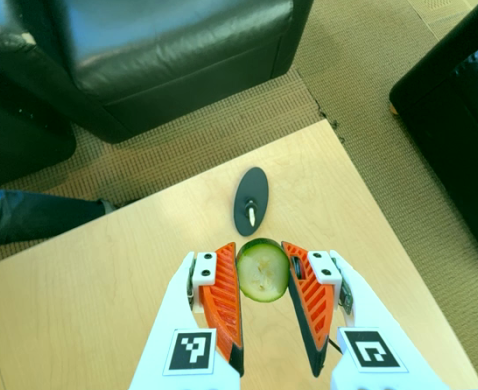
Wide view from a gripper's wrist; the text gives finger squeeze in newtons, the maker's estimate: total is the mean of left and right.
{"total": 9.4, "left": 9.4, "right": 9.4}